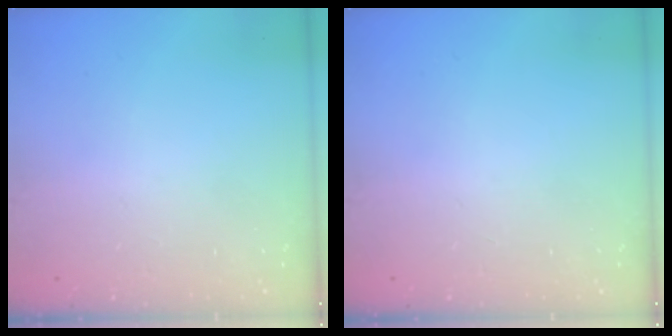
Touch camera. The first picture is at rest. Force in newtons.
{"total": 0.0}